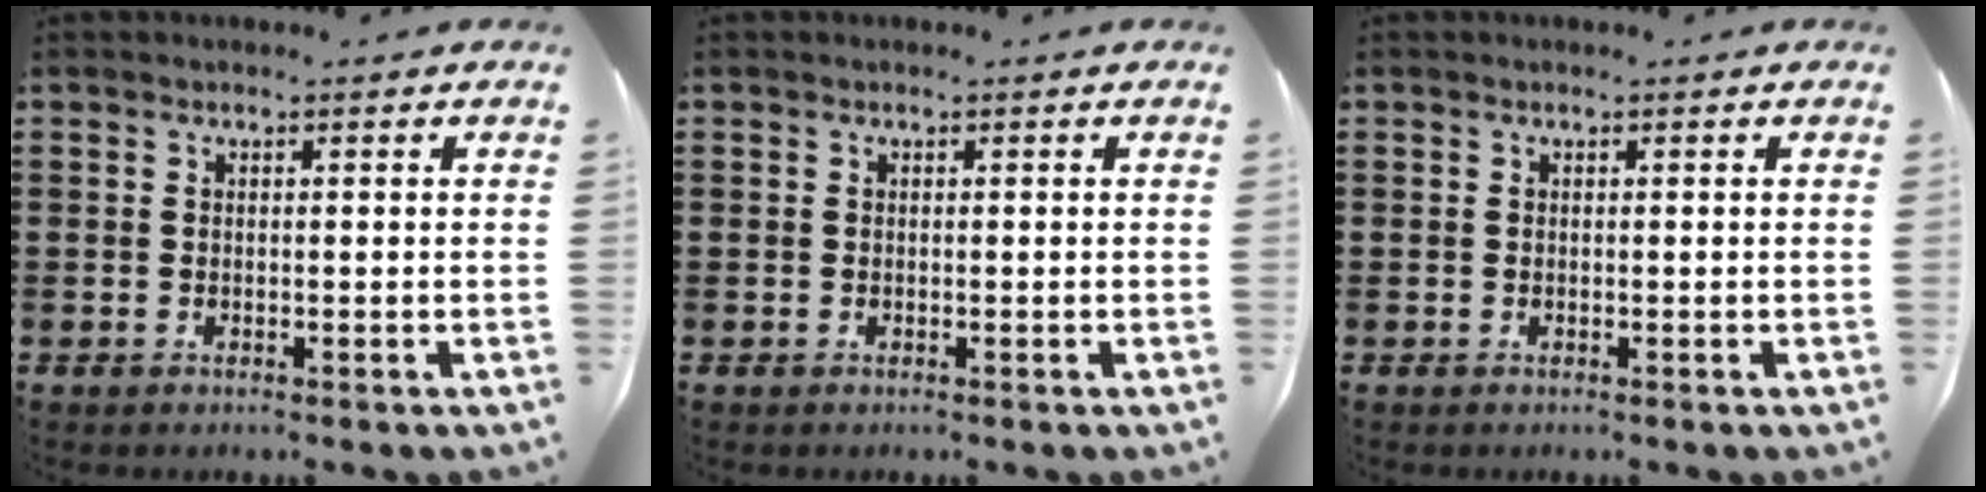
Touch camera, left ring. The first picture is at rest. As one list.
[{"total": 0.0}, {"total": 0.0}]